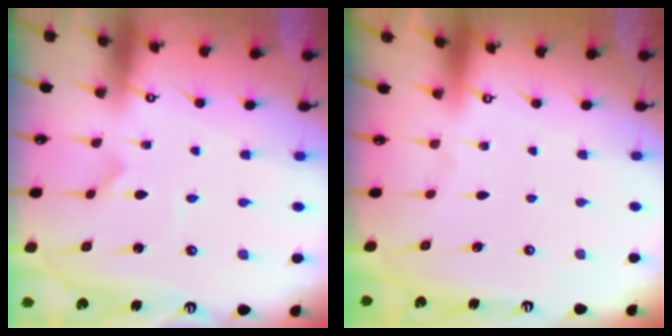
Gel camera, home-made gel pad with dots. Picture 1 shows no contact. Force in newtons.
{"total": 0.0}